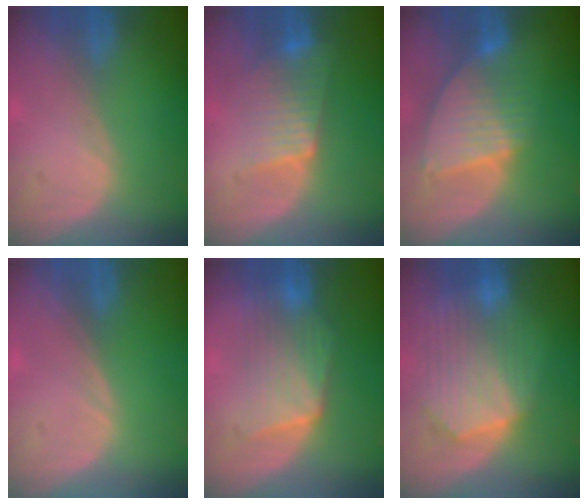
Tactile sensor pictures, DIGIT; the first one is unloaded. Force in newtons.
{"total": 6.5, "press": 6.1, "slide": 2.3}
{"total": 8.5, "press": 7.5, "slide": 4.0}
{"total": 0.0}
{"total": 7.5, "press": 7.4, "slide": 1.2}
{"total": 10.3, "press": 8.9, "slide": 5.1}